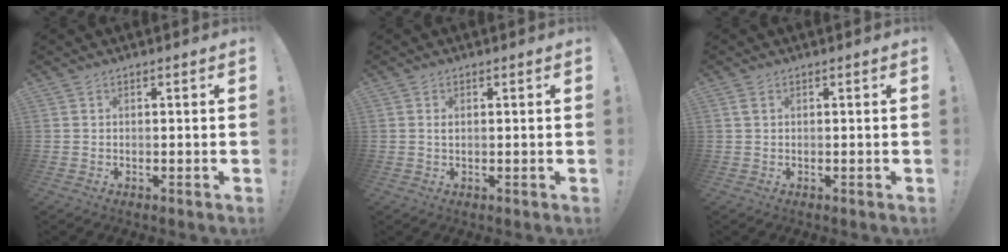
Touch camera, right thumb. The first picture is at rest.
{"total": 0.7, "force": [0.3, 0.2, 0.6], "torque": [-0.010, -0.001, 0.005]}
{"total": 1.2, "force": [0.6, 0.6, 0.8], "torque": [-0.009, 0.000, 0.010]}